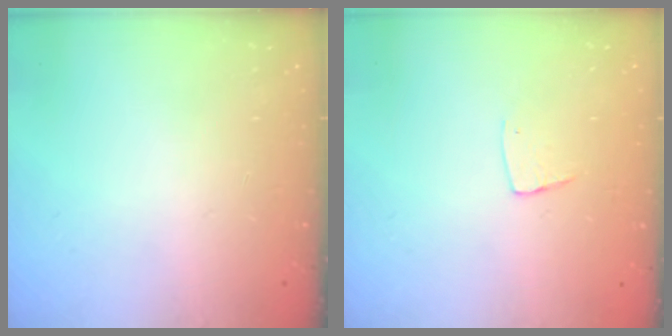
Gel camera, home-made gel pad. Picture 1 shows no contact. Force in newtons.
{"total": 5.3, "press": 5.3, "slide": 0.3}